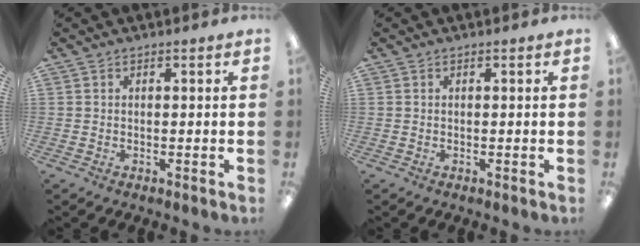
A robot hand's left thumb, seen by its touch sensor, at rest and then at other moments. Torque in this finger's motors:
{"motor_torque": [-0.01, 0.01, -0.01, 0.01, 0.00]}